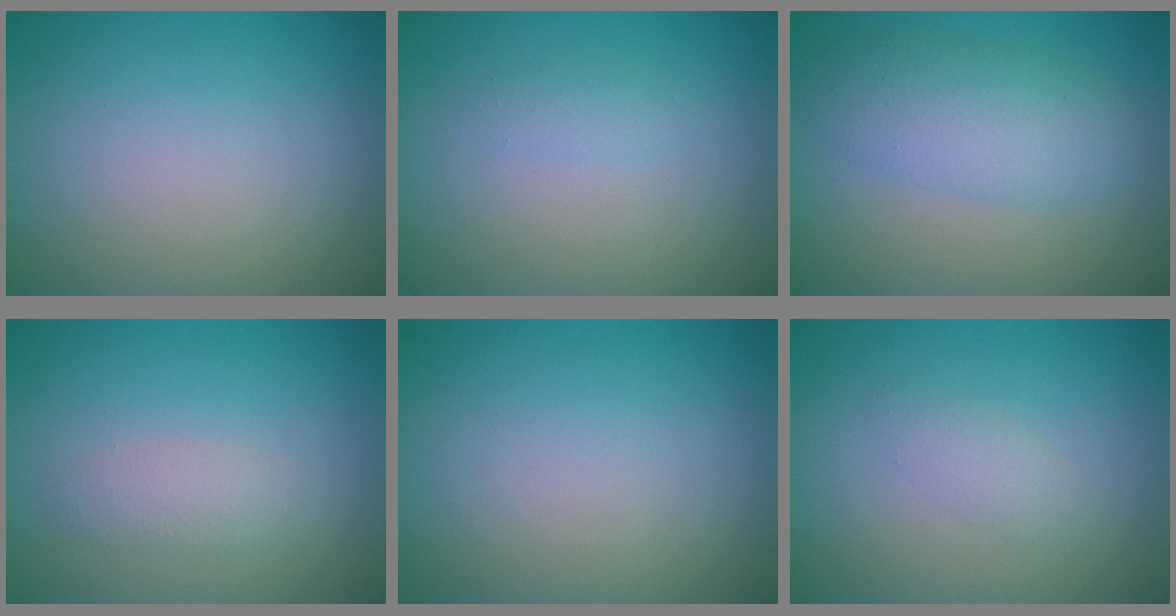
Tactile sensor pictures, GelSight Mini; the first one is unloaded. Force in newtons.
{"total": 0.8, "press": 0.8, "slide": 0.0}
{"total": 5.1, "press": 5.1, "slide": 0.1}
{"total": 1.6, "press": 1.6, "slide": 0.2}
{"total": 0.0}
{"total": 1.3, "press": 1.3, "slide": 0.1}